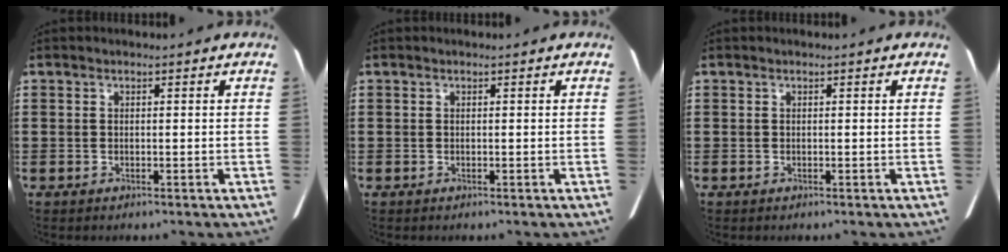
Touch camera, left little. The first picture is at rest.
{"total": 0.0}
{"total": 0.0}